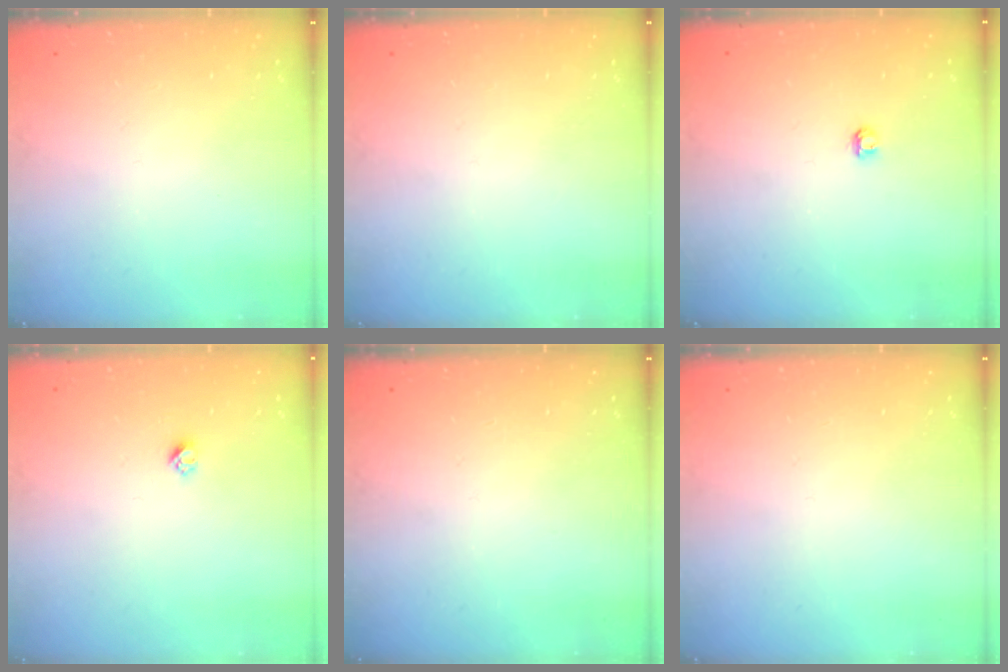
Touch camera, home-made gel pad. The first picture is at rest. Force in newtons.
{"total": 0.0}
{"total": 2.9, "press": 2.9, "slide": 0.3}
{"total": 2.4, "press": 2.4, "slide": 0.2}
{"total": 0.0}
{"total": 0.0}